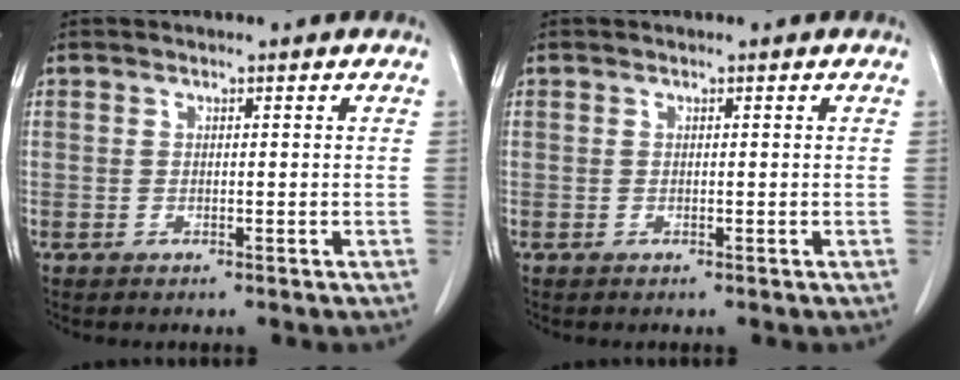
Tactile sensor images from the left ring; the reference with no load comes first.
{"total": 0.0}